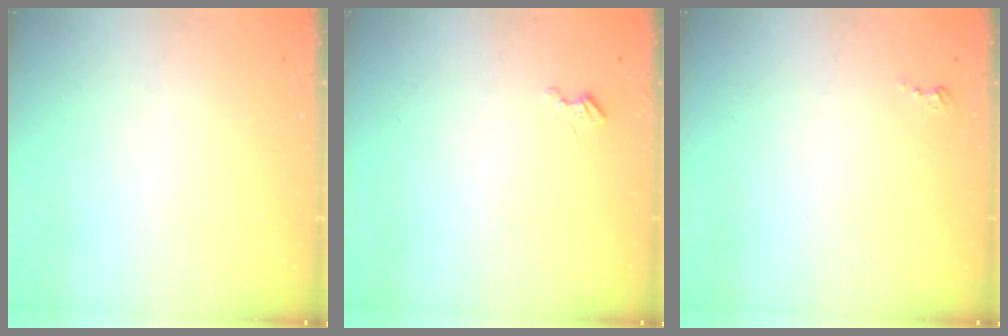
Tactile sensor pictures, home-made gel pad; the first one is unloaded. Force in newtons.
{"total": 2.6, "press": 2.6, "slide": 0.3}
{"total": 2.4, "press": 2.4, "slide": 0.4}